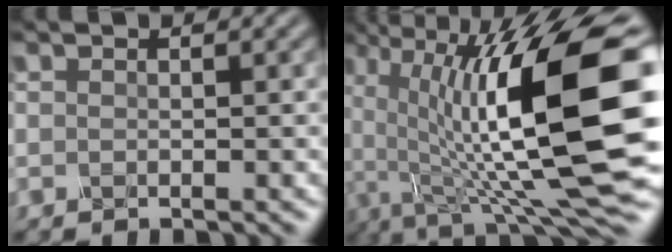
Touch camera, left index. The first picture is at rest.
{"total": 16.8, "force": [-0.1, 5.3, 15.9], "torque": [-0.255, 0.009, 0.002]}